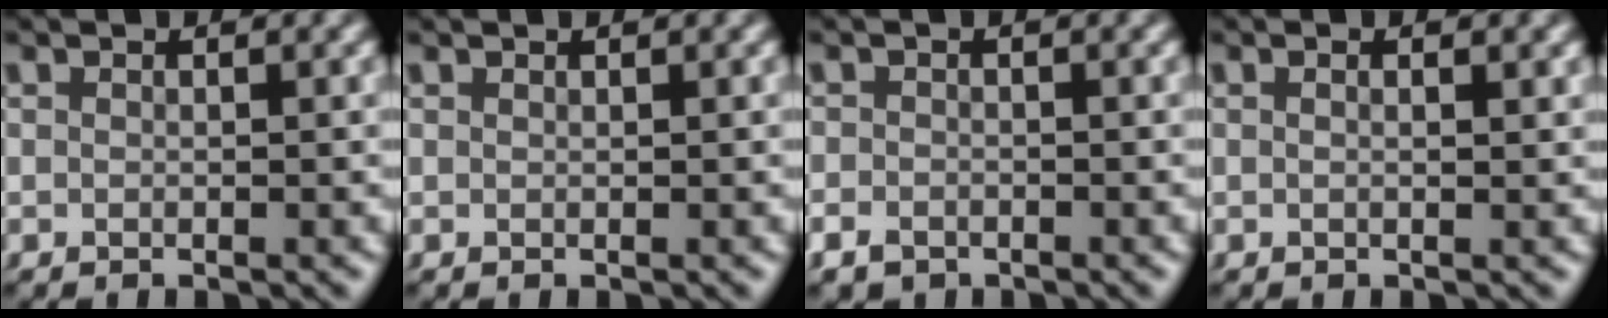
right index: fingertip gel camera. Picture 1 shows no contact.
{"total": 0.0}
{"total": 1.8, "force": [-1.3, 1.2, 0.1], "torque": [-0.010, -0.006, -0.023]}
{"total": 0.6, "force": [0.1, -0.2, 0.6], "torque": [-0.009, 0.002, 0.000]}